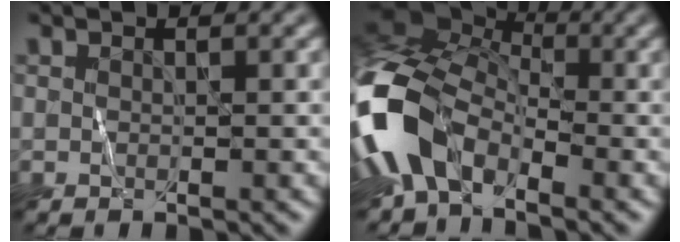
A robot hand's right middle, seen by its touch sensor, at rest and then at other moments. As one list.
[{"total": 10.1, "force": [-3.6, 6.2, 7.1], "torque": [-0.157, -0.006, -0.086]}]